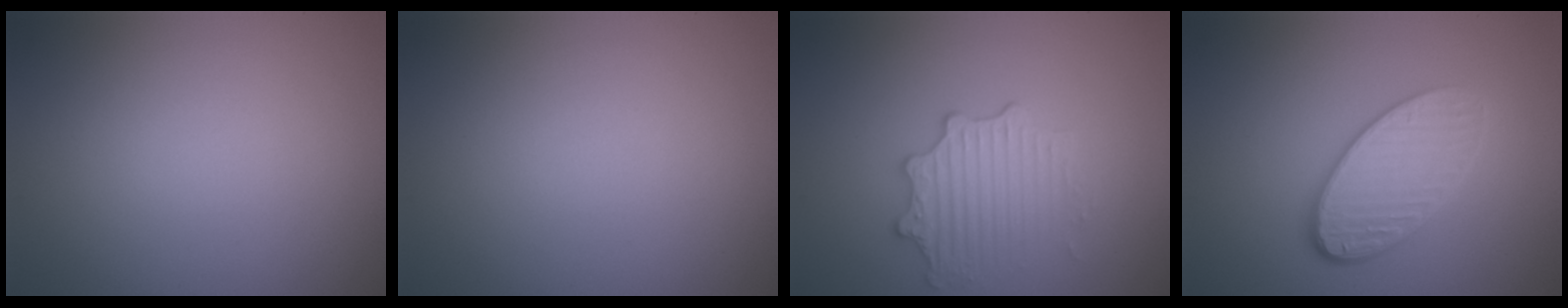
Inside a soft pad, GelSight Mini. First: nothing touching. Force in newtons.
{"total": 0.0}
{"total": 2.9, "press": 2.8, "slide": 0.7}
{"total": 4.5, "press": 3.6, "slide": 2.8}